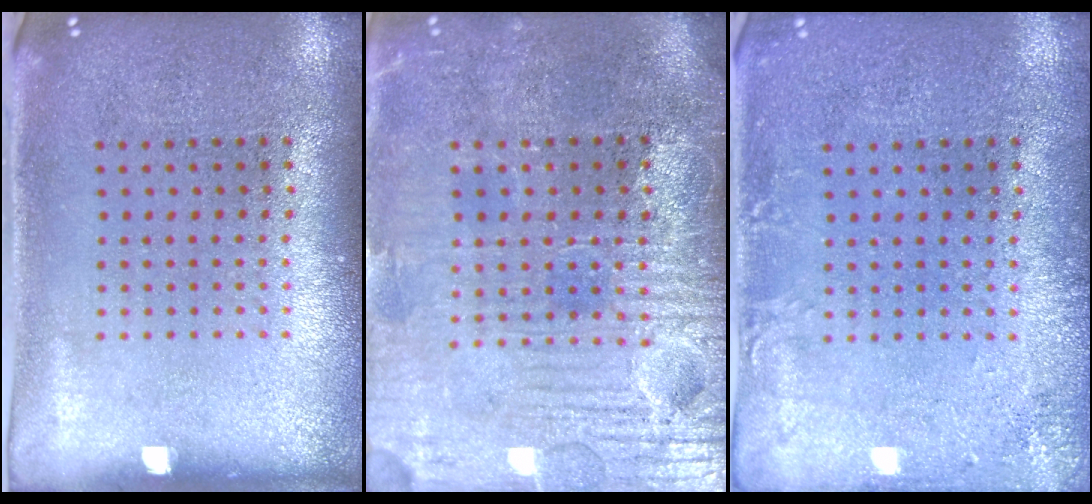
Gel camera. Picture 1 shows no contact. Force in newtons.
{"total": 3.9, "press": 3.7, "slide": 1.1}
{"total": 1.9, "press": 1.9, "slide": 0.2}